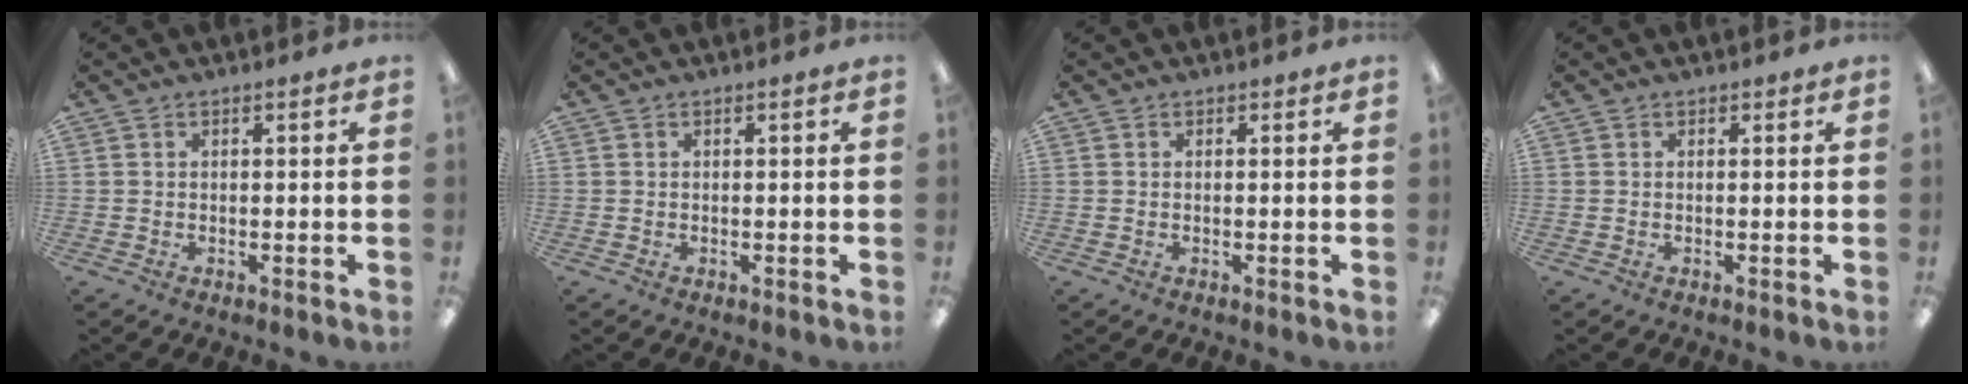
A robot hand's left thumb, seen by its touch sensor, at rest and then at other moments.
{"total": 0.0}
{"total": 0.0}
{"total": 0.0}